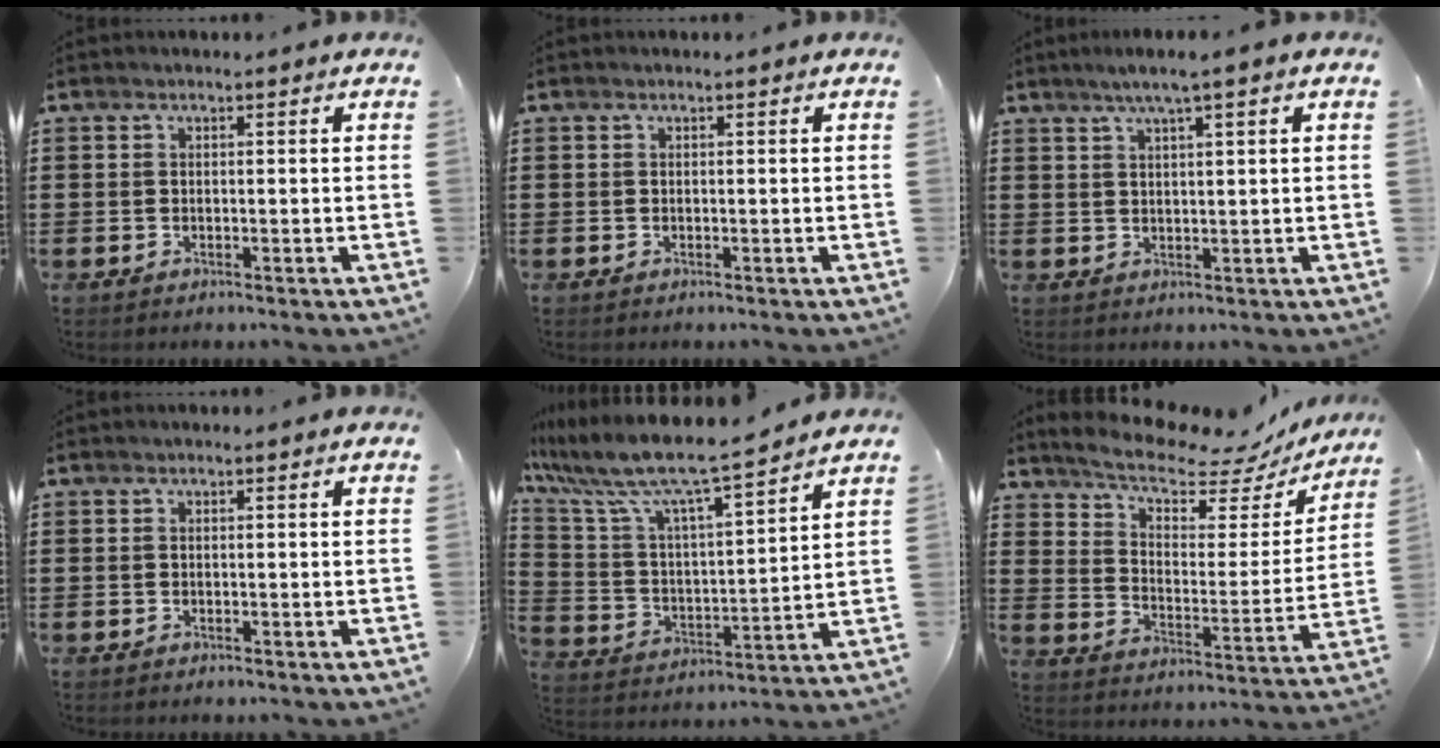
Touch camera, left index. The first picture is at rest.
{"total": 0.0}
{"total": 3.1, "force": [1.8, -0.3, 2.5], "torque": [-0.050, 0.000, 0.031]}
{"total": 0.0}
{"total": 8.7, "force": [7.4, 0.4, 4.5], "torque": [-0.121, -0.053, 0.119]}
{"total": 8.6, "force": [7.6, 2.0, 3.6], "torque": [-0.090, -0.051, 0.126]}